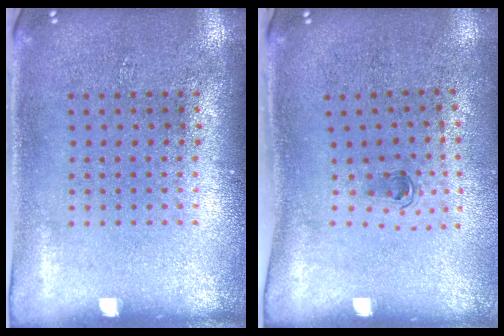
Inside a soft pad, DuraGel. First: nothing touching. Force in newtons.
{"total": 0.6, "press": 0.3, "slide": 0.5}